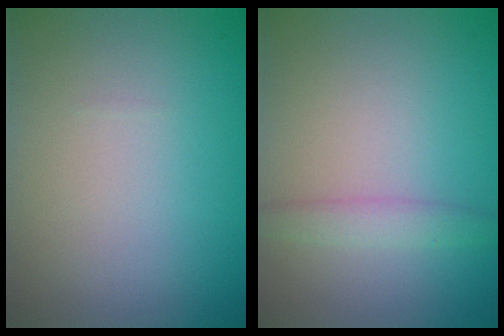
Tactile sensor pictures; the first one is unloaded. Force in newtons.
{"total": 1.8, "press": 1.8, "slide": 0.1}